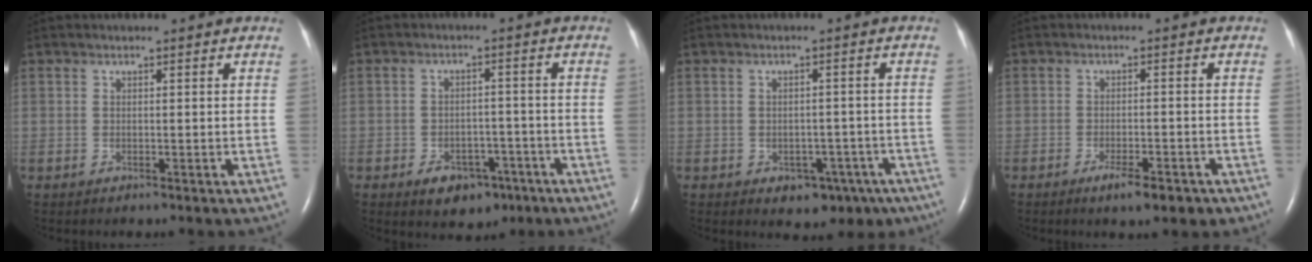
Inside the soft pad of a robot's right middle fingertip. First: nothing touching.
{"total": 6.4, "force": [-3.8, 4.0, 3.4], "torque": [-0.049, 0.008, -0.046]}
{"total": 6.7, "force": [-4.0, 4.5, 3.1], "torque": [-0.023, 0.017, -0.045]}
{"total": 5.0, "force": [-3.3, 1.1, 3.6], "torque": [-0.055, -0.004, -0.043]}